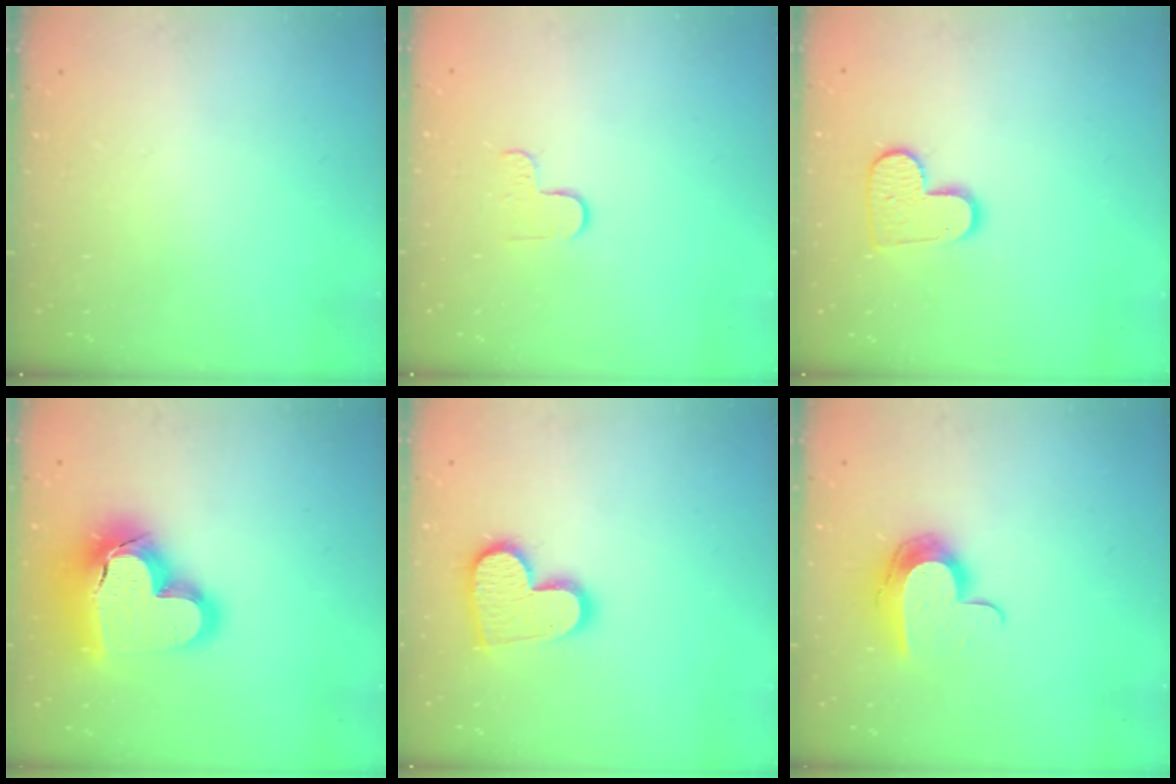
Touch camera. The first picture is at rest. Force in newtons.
{"total": 3.1, "press": 3.1, "slide": 0.4}
{"total": 9.7, "press": 9.7, "slide": 0.5}
{"total": 22.8, "press": 22.6, "slide": 2.2}
{"total": 13.6, "press": 13.5, "slide": 0.9}
{"total": 12.1, "press": 12.1, "slide": 0.6}